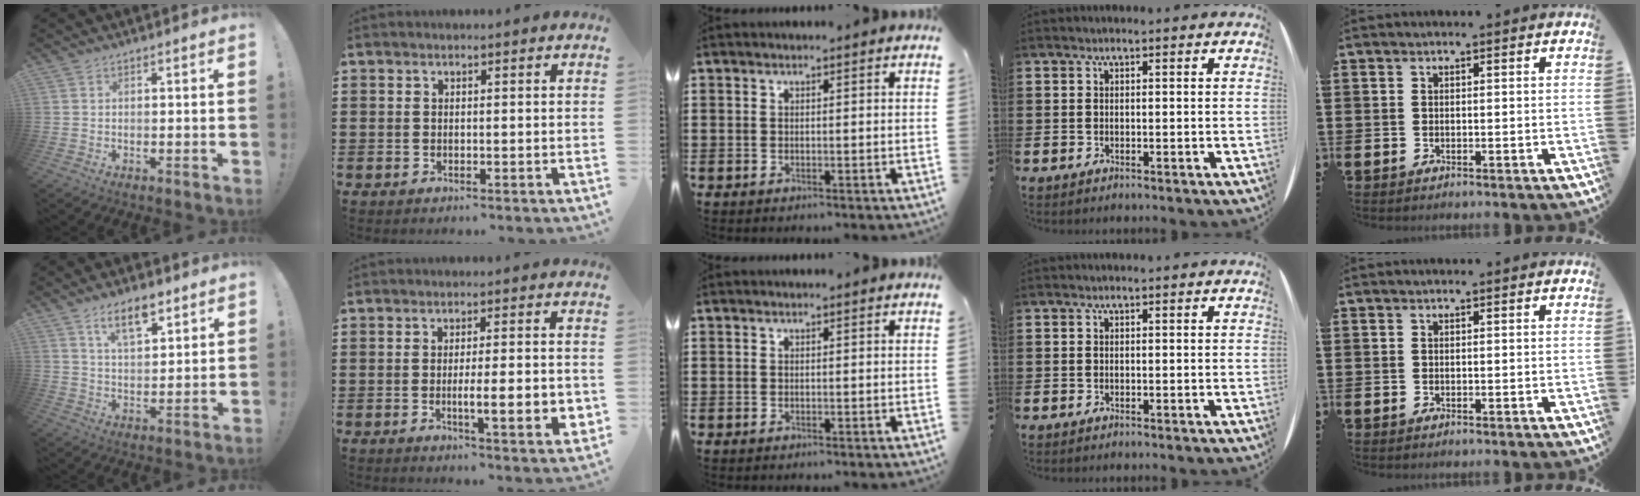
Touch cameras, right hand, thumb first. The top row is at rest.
{"thumb": {"total": 9.7, "force": [6.3, 4.2, 6.1], "torque": [-0.085, -0.029, 0.110]}, "index": {"total": 7.1, "force": [-1.3, 1.2, 6.8], "torque": [-0.096, -0.010, -0.024]}}